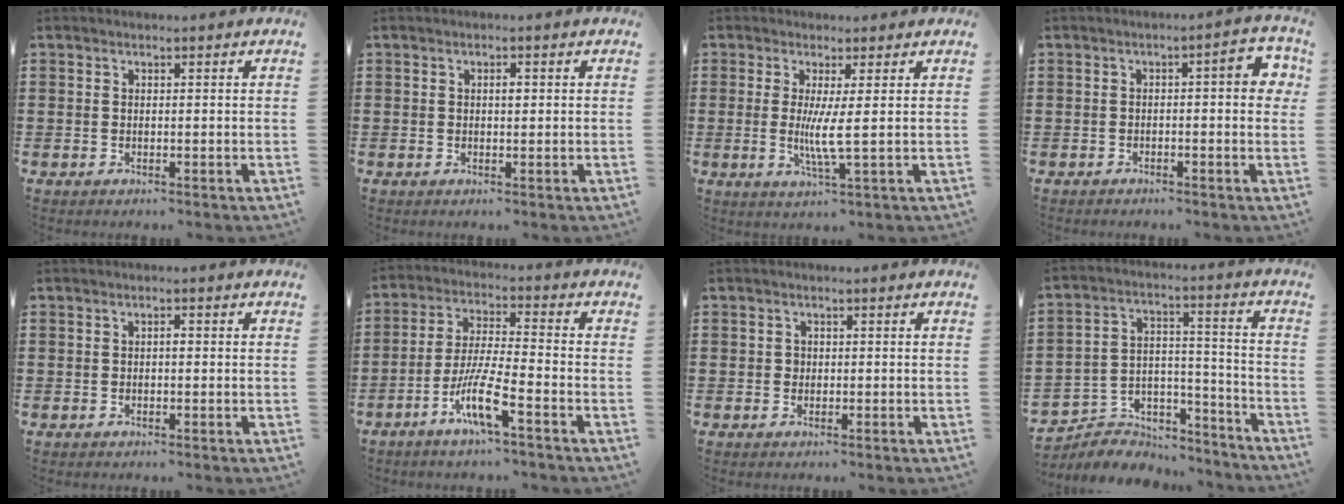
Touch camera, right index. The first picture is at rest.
{"total": 1.2, "force": [0.2, 0.5, 1.1], "torque": [-0.023, 0.001, 0.002]}
{"total": 4.8, "force": [0.2, -0.2, 4.8], "torque": [-0.091, -0.011, 0.002]}
{"total": 4.2, "force": [-0.3, 0.9, 4.1], "torque": [-0.049, -0.003, -0.013]}
{"total": 0.9, "force": [-0.2, 0.3, 0.8], "torque": [-0.016, -0.002, -0.003]}
{"total": 8.6, "force": [-5.0, 1.0, 6.9], "torque": [-0.154, -0.012, -0.099]}
{"total": 0.8, "force": [0.1, 0.8, 0.3], "torque": [-0.008, 0.003, 0.001]}
{"total": 4.8, "force": [-4.0, 2.6, 0.3], "torque": [-0.010, 0.014, -0.082]}